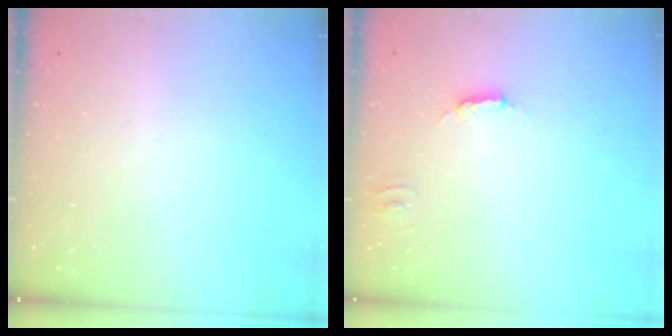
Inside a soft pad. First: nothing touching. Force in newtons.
{"total": 3.3, "press": 3.3, "slide": 0.4}